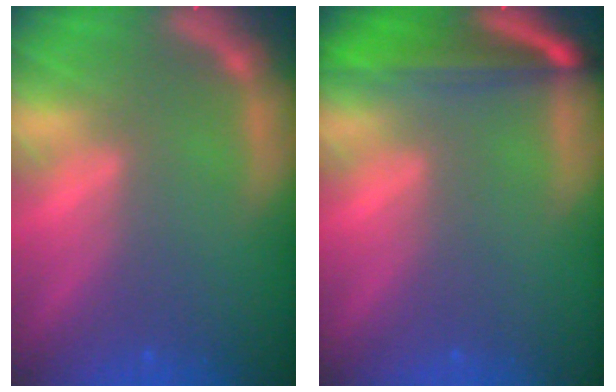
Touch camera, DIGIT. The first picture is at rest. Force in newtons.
{"total": 6.5}